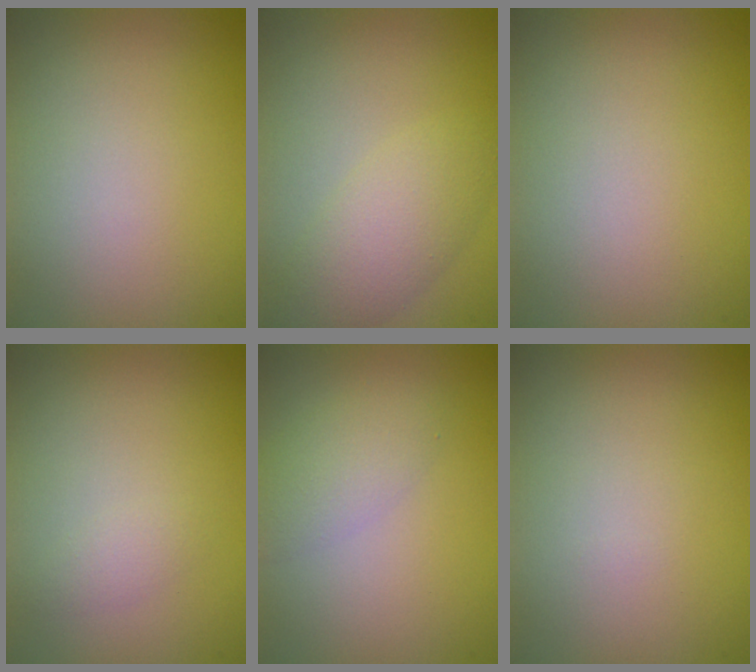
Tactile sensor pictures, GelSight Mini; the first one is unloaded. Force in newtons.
{"total": 3.7, "press": 3.7, "slide": 0.1}
{"total": 0.0}
{"total": 1.1, "press": 1.1, "slide": 0.0}
{"total": 2.6, "press": 2.6, "slide": 0.1}
{"total": 0.0}